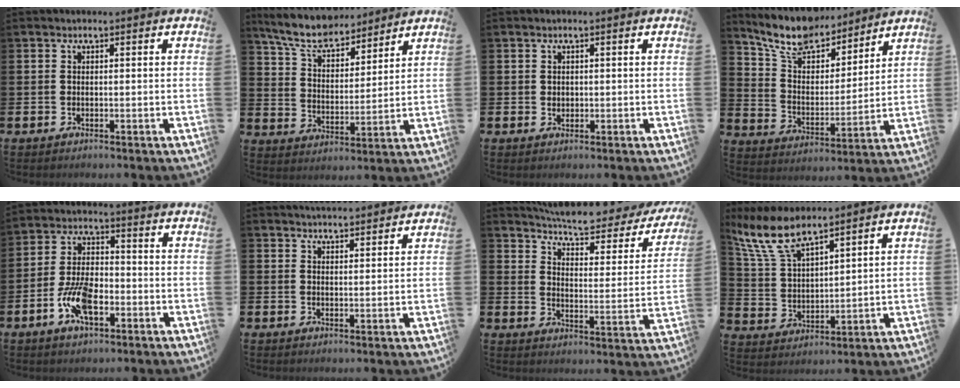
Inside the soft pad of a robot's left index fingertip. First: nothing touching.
{"total": 7.9, "force": [7.2, 2.0, 2.4], "torque": [-0.082, -0.039, 0.130]}
{"total": 1.1, "force": [0.7, 0.8, 0.4], "torque": [0.004, 0.000, 0.010]}
{"total": 10.5, "force": [9.5, 3.6, 2.5], "torque": [-0.084, -0.064, 0.174]}
{"total": 7.5, "force": [-2.9, 3.6, 6.0], "torque": [-0.128, 0.007, -0.054]}
{"total": 3.5, "force": [3.5, 0.1, 0.1], "torque": [-0.005, -0.019, 0.064]}
{"total": 6.9, "force": [6.2, 1.0, 2.7], "torque": [-0.074, -0.048, 0.102]}
{"total": 8.2, "force": [7.1, 2.1, 3.6], "torque": [-0.100, -0.023, 0.131]}